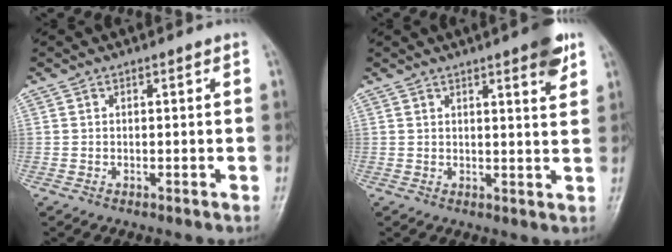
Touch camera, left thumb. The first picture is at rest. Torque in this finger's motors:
{"motor_torque": [3.66, 1.36, 0.79, -0.26, 0.16]}